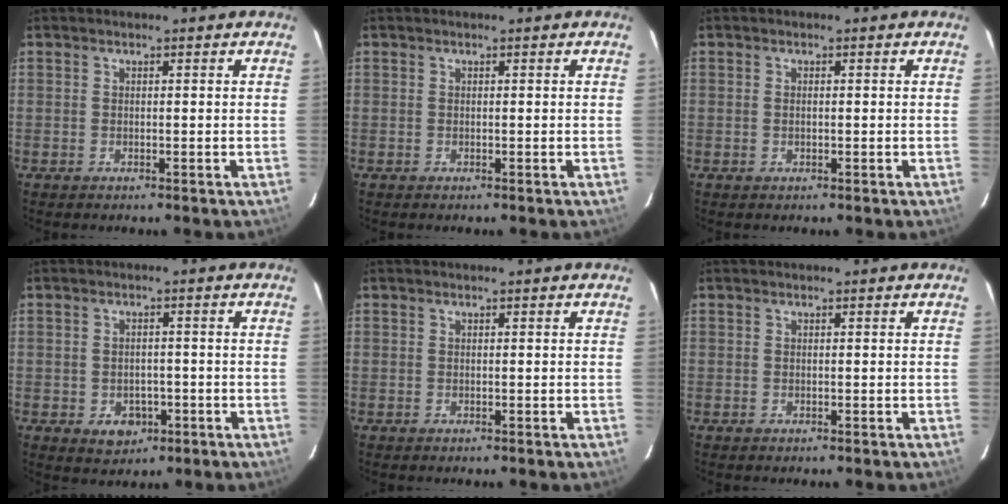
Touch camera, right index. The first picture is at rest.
{"total": 0.0}
{"total": 0.7, "force": [0.0, 0.3, 0.6], "torque": [-0.010, 0.003, 0.000]}
{"total": 5.0, "force": [-1.9, 4.0, 2.3], "torque": [-0.048, 0.006, -0.011]}
{"total": 0.0}
{"total": 0.0}